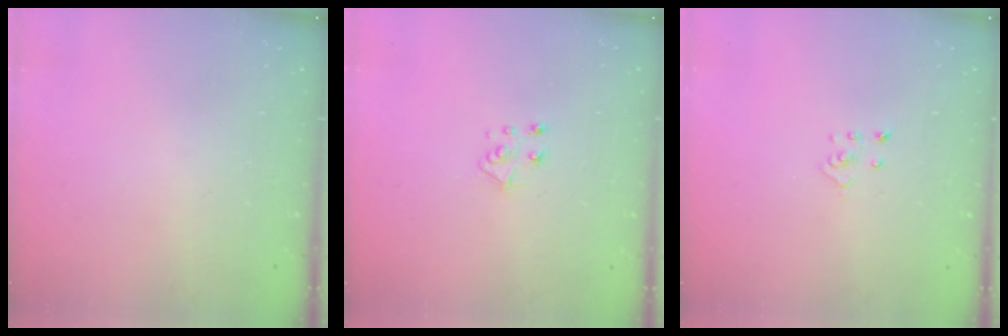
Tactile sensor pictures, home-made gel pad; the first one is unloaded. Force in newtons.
{"total": 5.6, "press": 5.6, "slide": 0.4}
{"total": 2.8, "press": 2.8, "slide": 0.3}